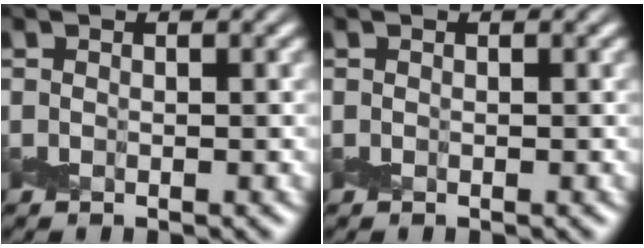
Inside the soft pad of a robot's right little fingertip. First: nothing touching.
{"total": 0.0}